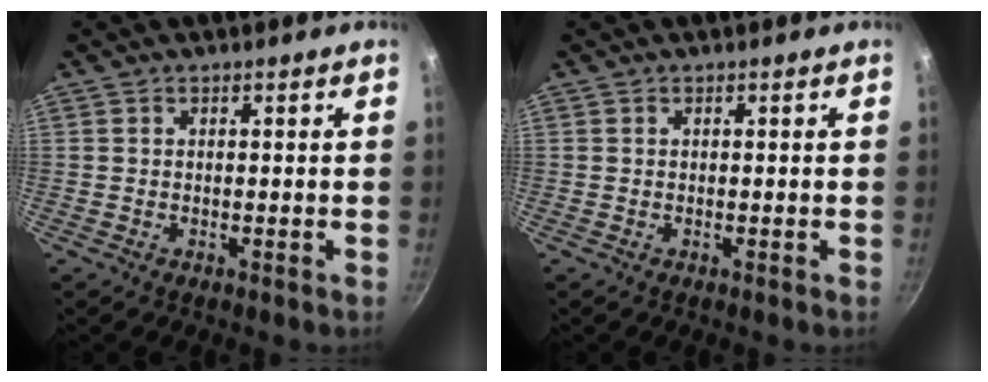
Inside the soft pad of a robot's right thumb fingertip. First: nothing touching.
{"total": 0.0}